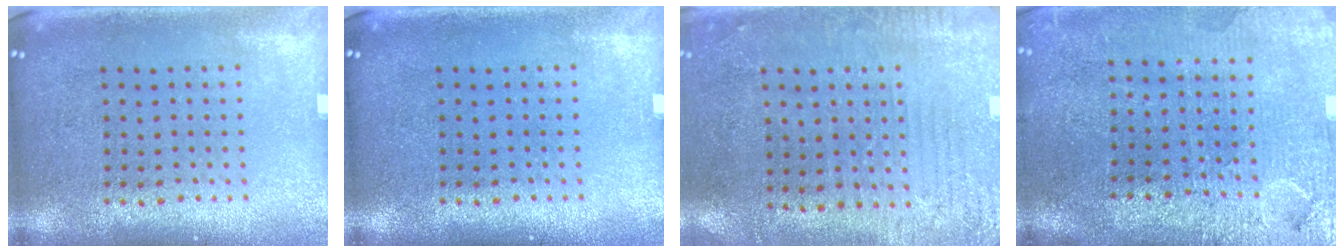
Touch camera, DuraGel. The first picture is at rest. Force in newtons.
{"total": 0.0}
{"total": 2.8, "press": 2.4, "slide": 1.4}
{"total": 3.8, "press": 3.5, "slide": 1.5}